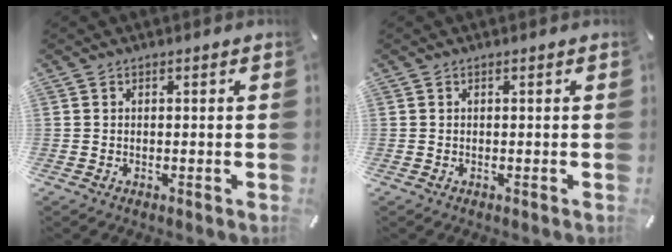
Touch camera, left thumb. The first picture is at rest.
{"total": 0.0}